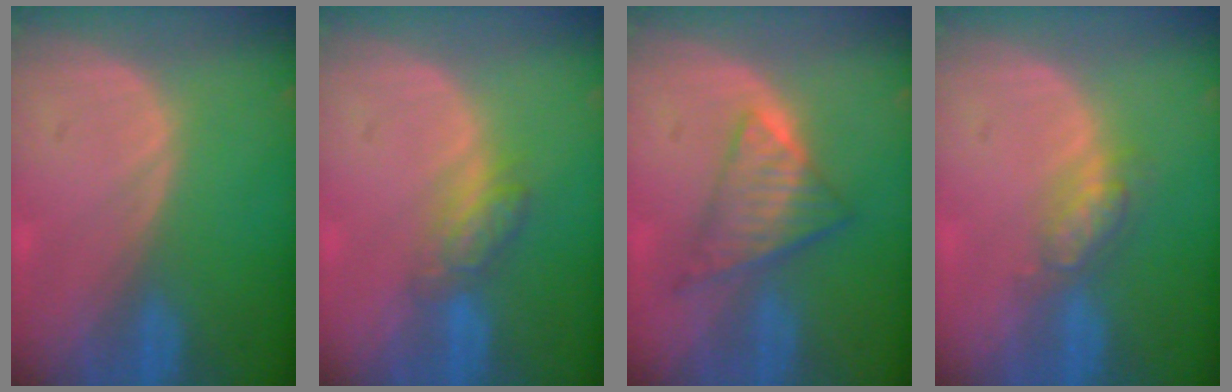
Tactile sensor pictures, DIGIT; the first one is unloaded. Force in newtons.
{"total": 4.2, "press": 4.2, "slide": 0.6}
{"total": 7.2, "press": 6.3, "slide": 3.6}
{"total": 4.6, "press": 4.1, "slide": 2.2}